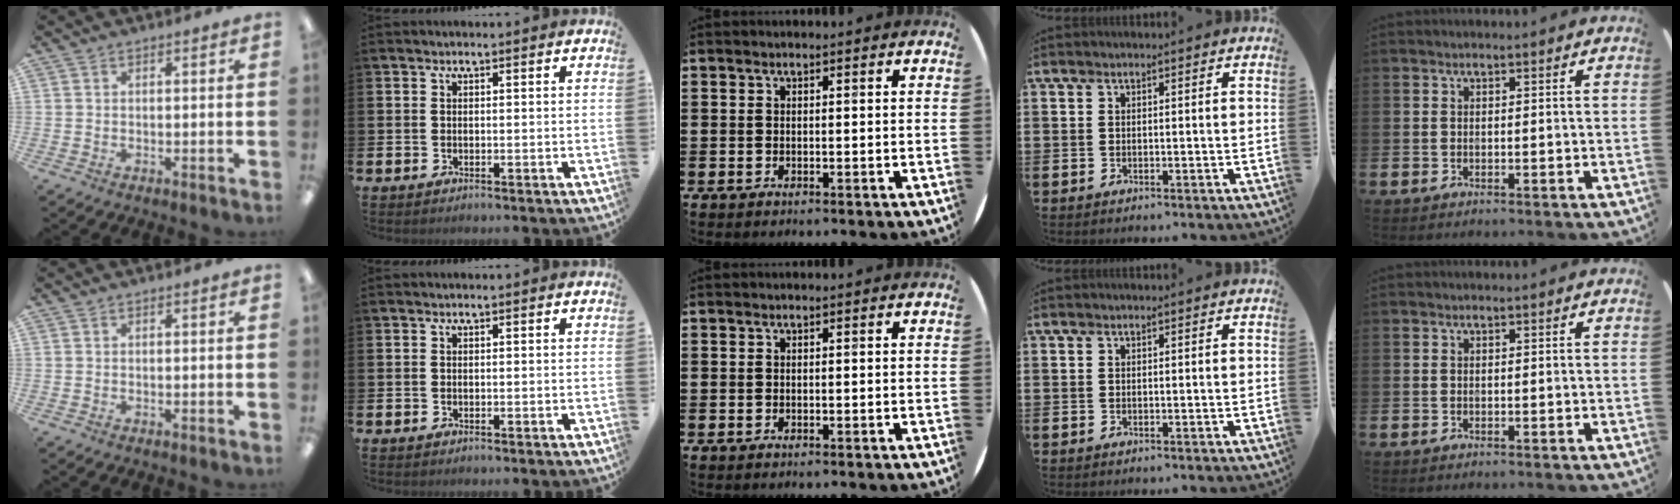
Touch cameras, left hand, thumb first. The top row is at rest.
{}